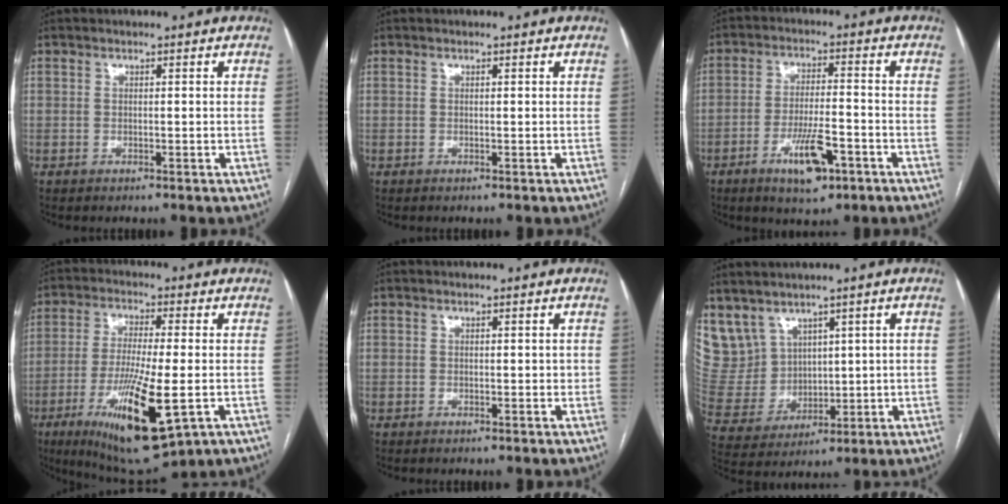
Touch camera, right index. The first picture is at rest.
{"total": 0.0}
{"total": 8.2, "force": [-4.1, 2.3, 6.7], "torque": [-0.122, -0.004, -0.062]}
{"total": 15.7, "force": [-5.1, 2.7, 14.6], "torque": [-0.271, -0.038, -0.079]}
{"total": 0.8, "force": [0.2, 0.5, 0.5], "torque": [-0.003, 0.001, 0.001]}
{"total": 10.6, "force": [6.8, 7.8, 2.3], "torque": [-0.075, 0.033, 0.167]}